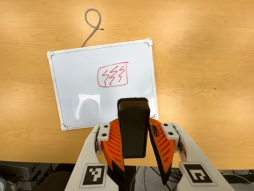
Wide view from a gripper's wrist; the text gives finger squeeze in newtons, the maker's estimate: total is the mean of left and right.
{"total": 7.0, "left": 5.7, "right": 8.3}